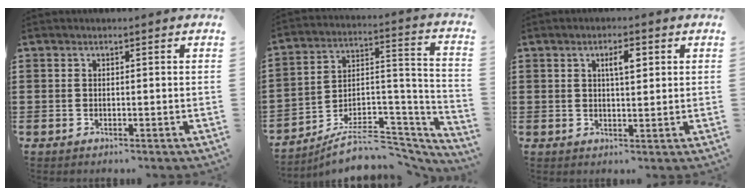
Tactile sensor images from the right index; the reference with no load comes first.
{"total": 7.5, "force": [-5.8, 3.5, 3.2], "torque": [-0.051, 0.011, -0.105]}
{"total": 3.4, "force": [1.1, 1.0, 3.0], "torque": [-0.054, 0.005, 0.015]}